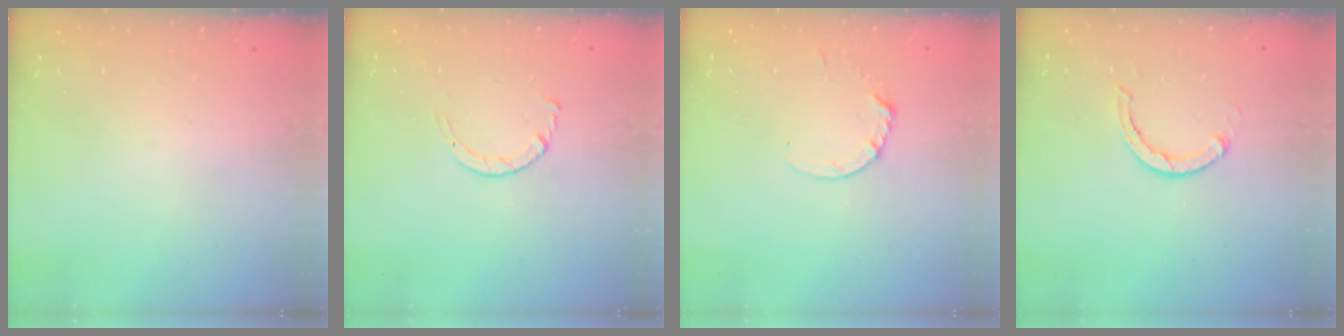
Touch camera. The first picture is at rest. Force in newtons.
{"total": 1.7, "press": 1.7, "slide": 0.2}
{"total": 1.8, "press": 1.7, "slide": 0.2}
{"total": 2.9, "press": 2.8, "slide": 0.5}